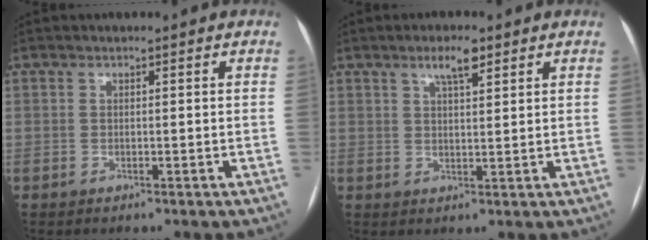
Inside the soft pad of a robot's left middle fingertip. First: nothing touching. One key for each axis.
{"total": 3.9, "fx": 2.5, "fy": 0.8, "fz": 2.9, "tx": -0.055, "ty": 0.004, "tz": 0.042}